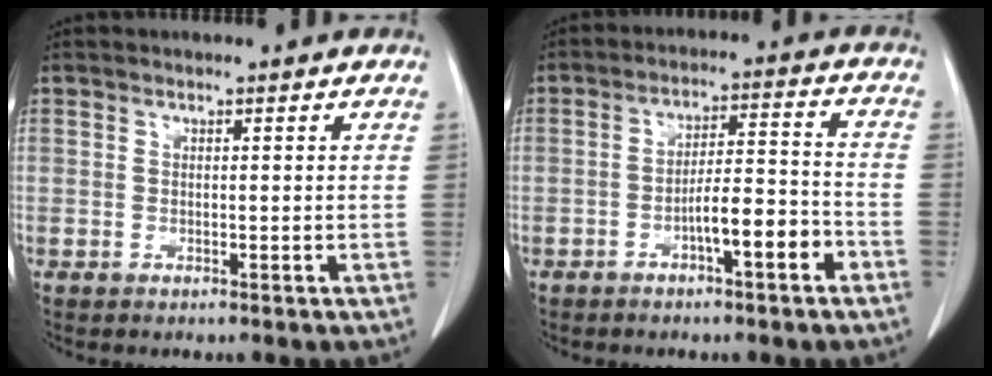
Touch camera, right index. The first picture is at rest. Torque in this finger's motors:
{"motor_torque": [1.00, -0.77, 0.34, 0.11]}